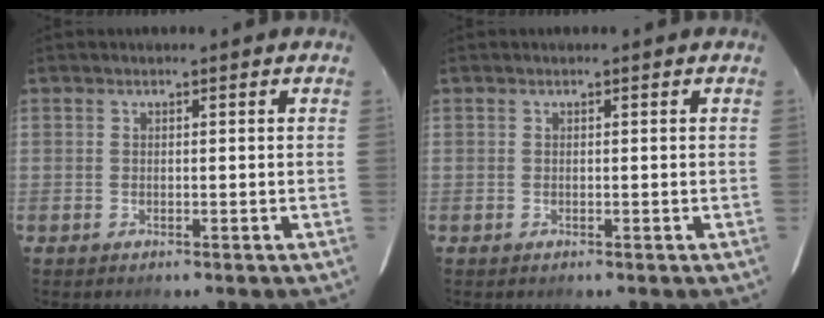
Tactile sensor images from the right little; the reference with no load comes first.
{"total": 0.0}